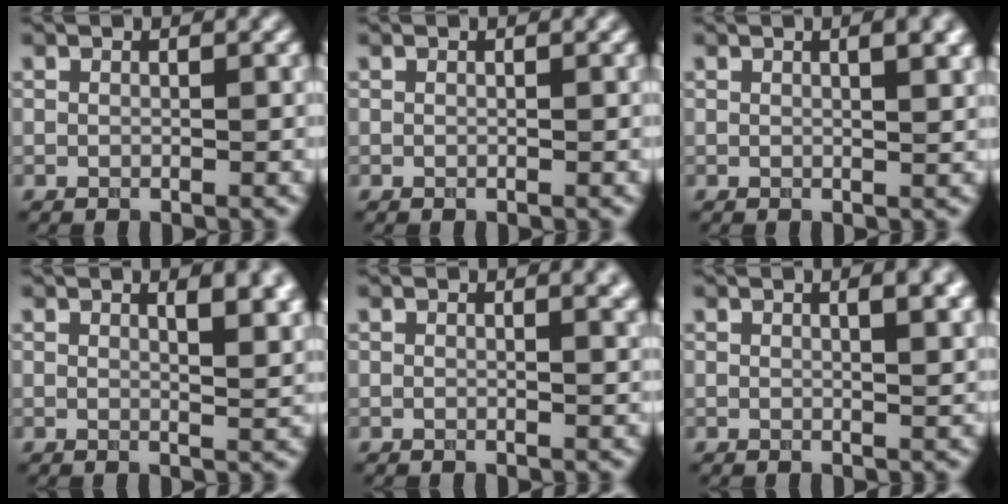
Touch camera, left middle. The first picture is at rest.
{"total": 0.0}
{"total": 3.8, "force": [1.4, 1.4, 3.2], "torque": [-0.025, 0.009, 0.015]}
{"total": 5.5, "force": [2.5, 2.3, 4.4], "torque": [-0.030, 0.008, 0.030]}
{"total": 2.6, "force": [1.3, 1.0, 1.9], "torque": [-0.010, 0.002, 0.016]}
{"total": 4.3, "force": [1.6, 1.7, 3.6], "torque": [-0.026, 0.011, 0.015]}